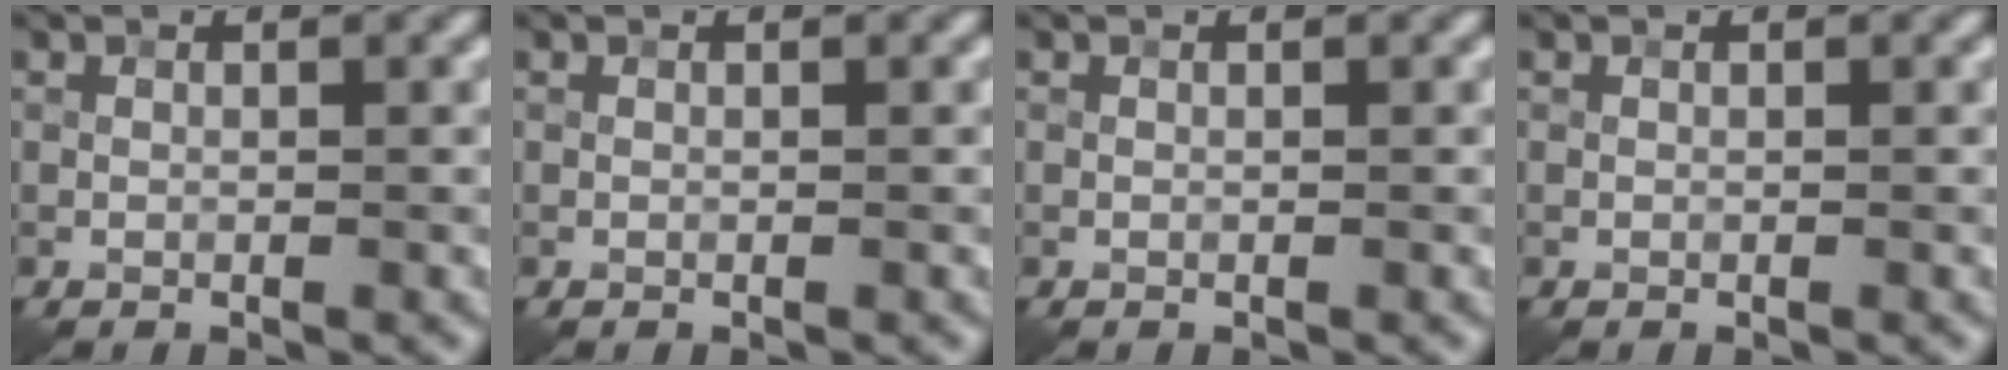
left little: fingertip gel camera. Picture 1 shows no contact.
{"total": 0.0}
{"total": 0.0}
{"total": 0.0}